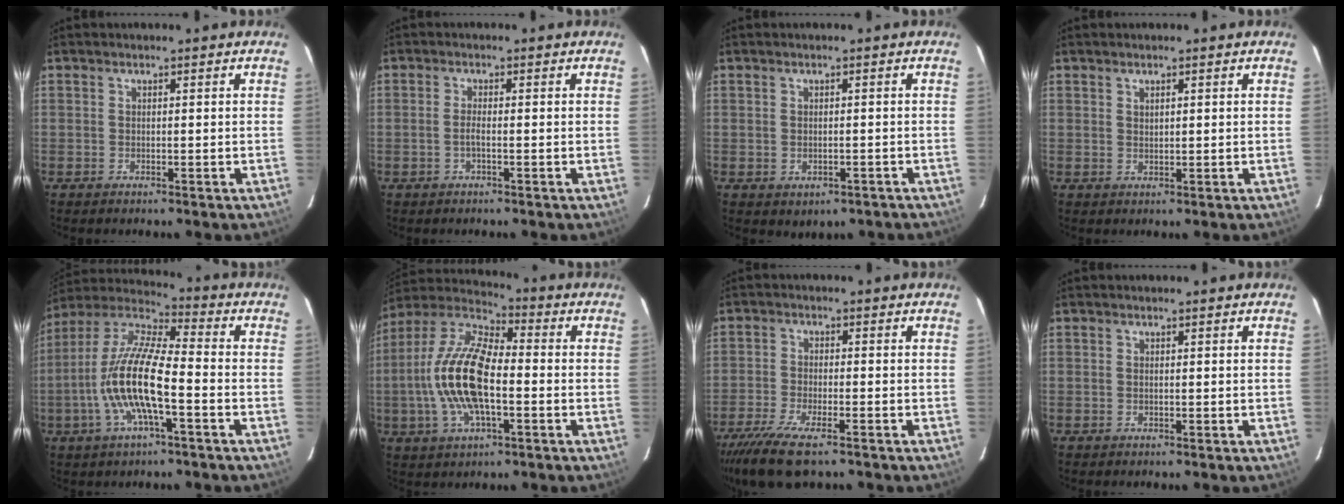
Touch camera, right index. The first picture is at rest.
{"total": 1.6, "force": [-0.6, 0.2, 1.5], "torque": [-0.029, 0.000, -0.013]}
{"total": 2.8, "force": [-1.2, 2.0, 1.6], "torque": [-0.030, 0.000, -0.006]}
{"total": 1.1, "force": [0.7, 0.6, 0.7], "torque": [-0.011, 0.003, 0.013]}
{"total": 15.9, "force": [-4.5, 3.8, 14.8], "torque": [-0.292, -0.005, -0.093]}
{"total": 17.3, "force": [-2.6, 7.4, 15.5], "torque": [-0.315, 0.004, -0.059]}
{"total": 11.6, "force": [-8.2, 3.5, 7.5], "torque": [-0.179, -0.036, -0.156]}
{"total": 0.0}